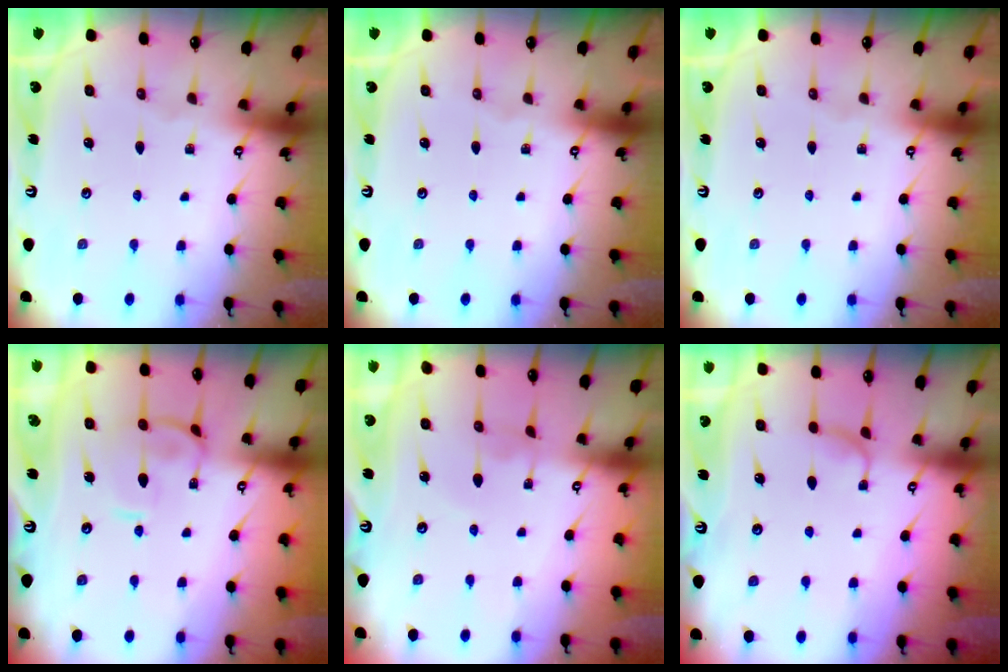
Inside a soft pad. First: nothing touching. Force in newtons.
{"total": 0.0}
{"total": 0.0}
{"total": 2.7, "press": 2.6, "slide": 0.9}
{"total": 2.7, "press": 2.7, "slide": 0.1}
{"total": 0.9, "press": 0.0, "slide": 0.9}